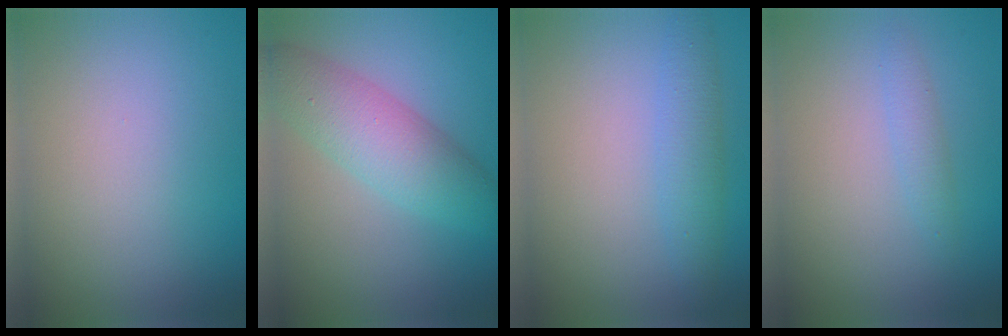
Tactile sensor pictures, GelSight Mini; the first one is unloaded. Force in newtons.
{"total": 5.8, "press": 5.8, "slide": 0.2}
{"total": 2.8, "press": 2.8, "slide": 0.0}
{"total": 1.3, "press": 1.3, "slide": 0.1}